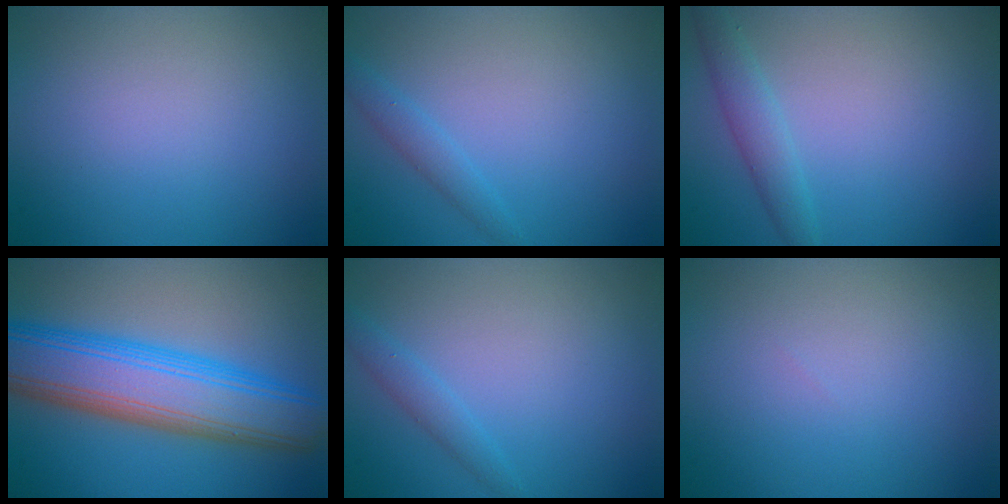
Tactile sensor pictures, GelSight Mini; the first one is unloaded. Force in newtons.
{"total": 1.5, "press": 1.5, "slide": 0.1}
{"total": 2.2, "press": 2.2, "slide": 0.0}
{"total": 10.5, "press": 10.5, "slide": 0.6}
{"total": 1.5, "press": 1.5, "slide": 0.1}
{"total": 0.0}